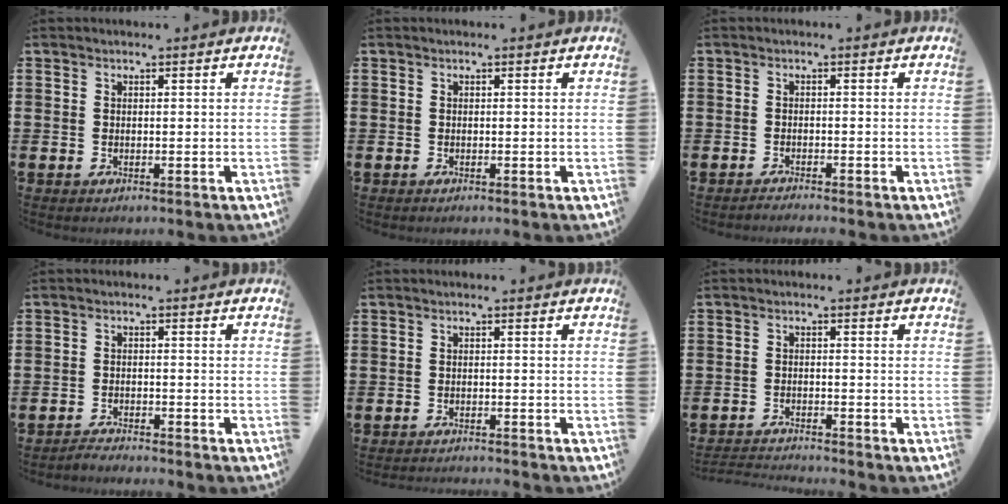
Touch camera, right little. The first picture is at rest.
{"total": 0.0}
{"total": 1.0, "force": [-0.9, -0.1, 0.1], "torque": [-0.002, -0.001, -0.019]}
{"total": 1.8, "force": [-1.8, -0.1, -0.2], "torque": [-0.002, 0.005, -0.037]}
{"total": 1.1, "force": [-1.1, -0.2, -0.1], "torque": [0.000, 0.002, -0.023]}
{"total": 1.9, "force": [-1.9, -0.2, 0.0], "torque": [-0.003, 0.002, -0.041]}